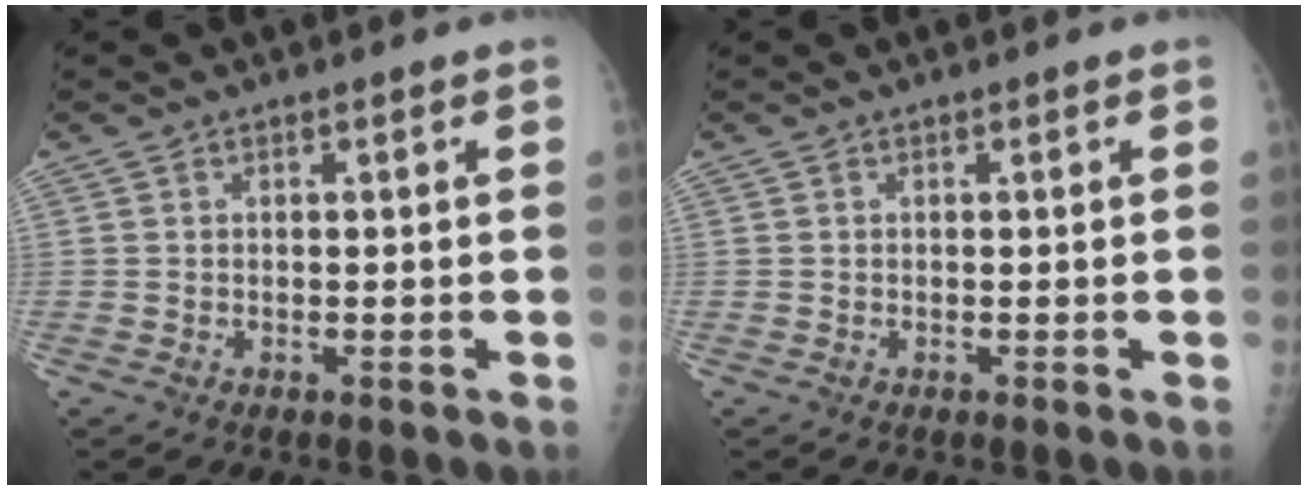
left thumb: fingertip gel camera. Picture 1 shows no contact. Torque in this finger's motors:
{"motor_torque": [-0.06, 0.06, -0.03, 0.00, 0.00]}